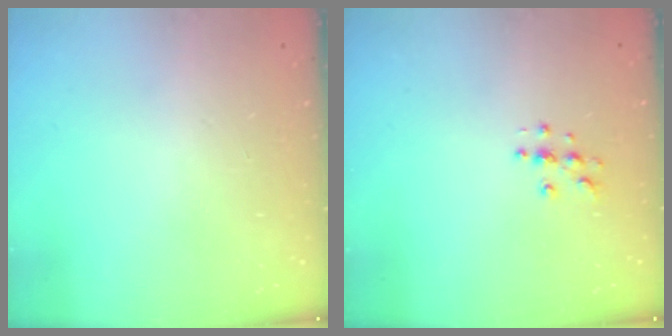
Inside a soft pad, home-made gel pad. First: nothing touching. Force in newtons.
{"total": 4.6, "press": 4.6, "slide": 0.4}